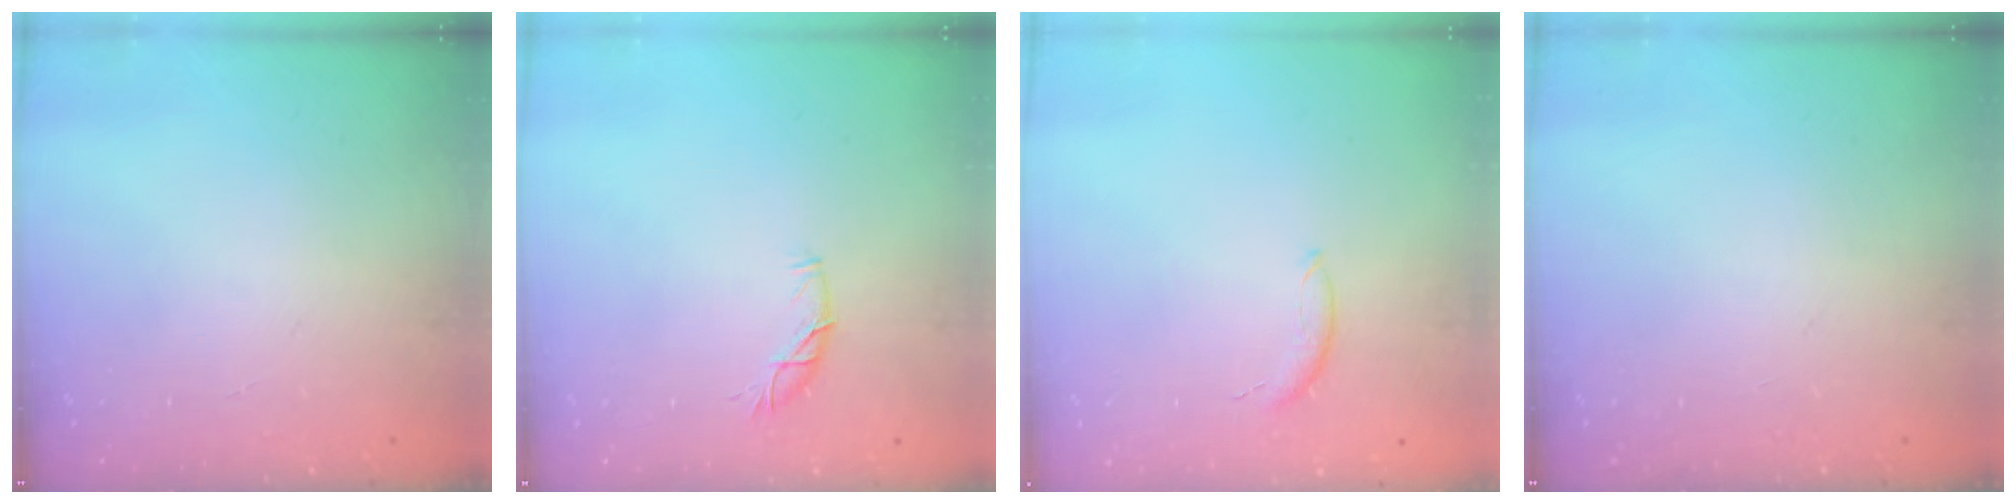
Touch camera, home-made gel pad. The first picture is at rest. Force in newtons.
{"total": 6.1, "press": 6.1, "slide": 0.6}
{"total": 5.8, "press": 5.7, "slide": 0.7}
{"total": 0.0}